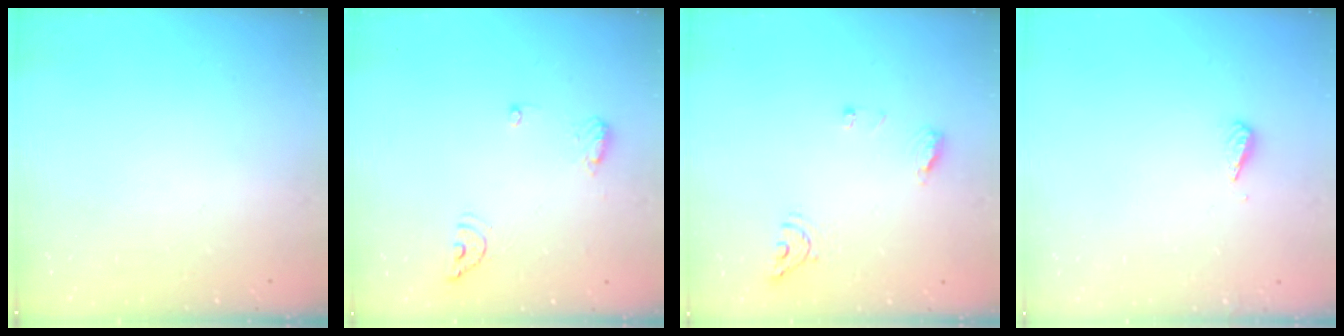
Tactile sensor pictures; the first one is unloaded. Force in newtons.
{"total": 7.7, "press": 7.6, "slide": 1.3}
{"total": 6.8, "press": 6.7, "slide": 0.7}
{"total": 3.0, "press": 3.0, "slide": 0.1}